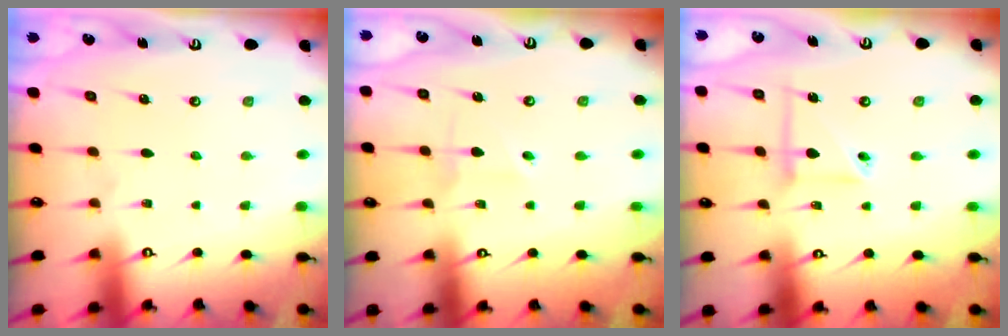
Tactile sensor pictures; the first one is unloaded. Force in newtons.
{"total": 3.0, "press": 2.9, "slide": 0.5}
{"total": 5.1, "press": 5.0, "slide": 0.5}